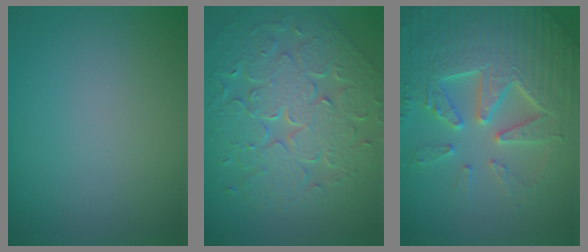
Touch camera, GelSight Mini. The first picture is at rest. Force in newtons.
{"total": 9.5, "press": 6.7, "slide": 6.6}
{"total": 7.7, "press": 7.5, "slide": 1.6}